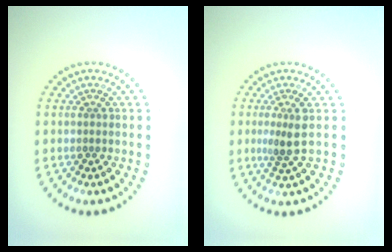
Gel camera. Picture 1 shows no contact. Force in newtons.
{"total": 2.2, "press": 1.7, "slide": 1.4}